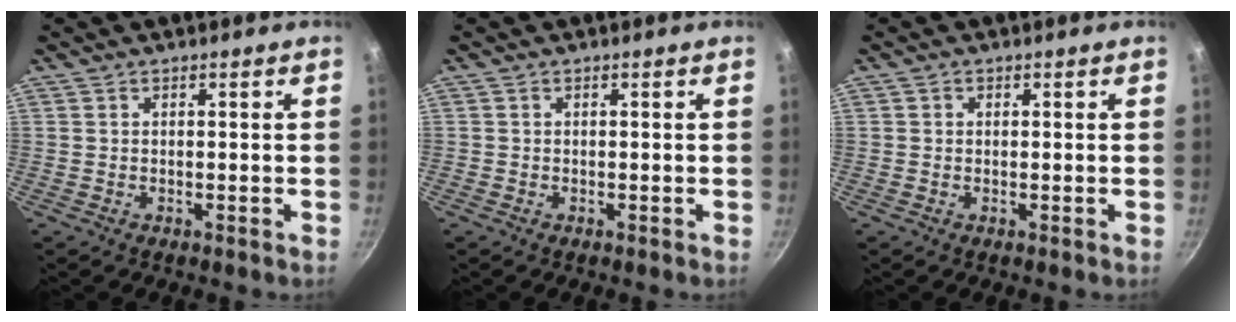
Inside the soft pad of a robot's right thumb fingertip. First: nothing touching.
{"total": 0.0}
{"total": 0.7, "force": [0.1, 0.7, 0.2], "torque": [0.000, 0.002, 0.000]}